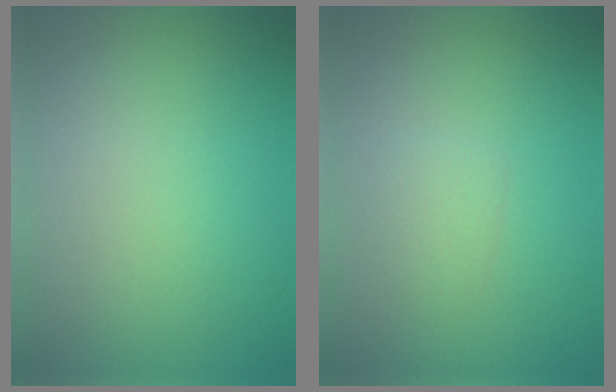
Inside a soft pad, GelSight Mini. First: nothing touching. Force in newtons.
{"total": 1.1, "press": 1.1, "slide": 0.1}